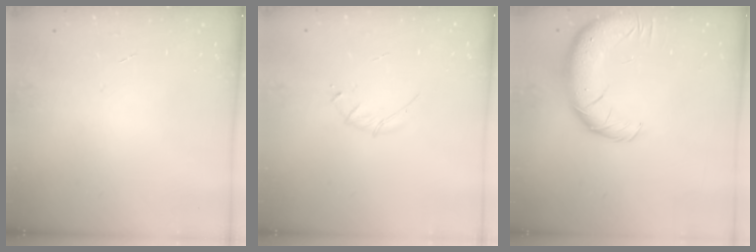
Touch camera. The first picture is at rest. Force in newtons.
{"total": 3.4, "press": 3.2, "slide": 1.0}
{"total": 13.9, "press": 13.6, "slide": 2.8}